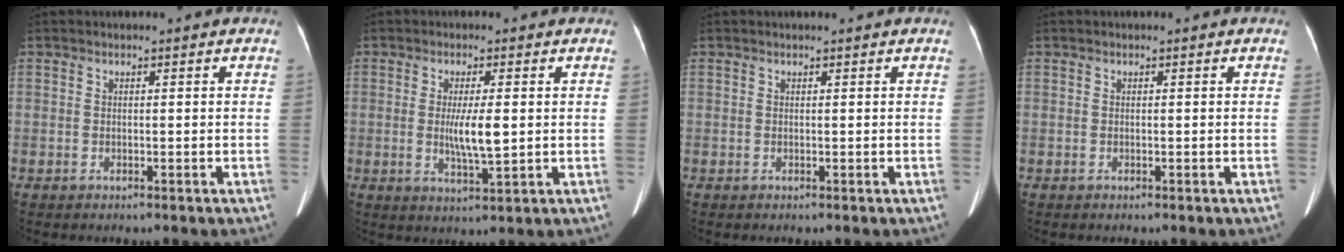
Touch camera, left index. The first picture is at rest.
{"total": 5.3, "force": [0.1, 0.9, 5.2], "torque": [-0.099, -0.008, 0.002]}
{"total": 0.8, "force": [0.7, 0.0, 0.3], "torque": [-0.006, 0.008, 0.011]}
{"total": 0.0}